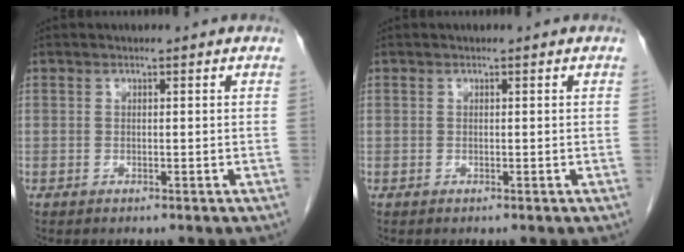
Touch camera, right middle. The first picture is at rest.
{"total": 0.0}